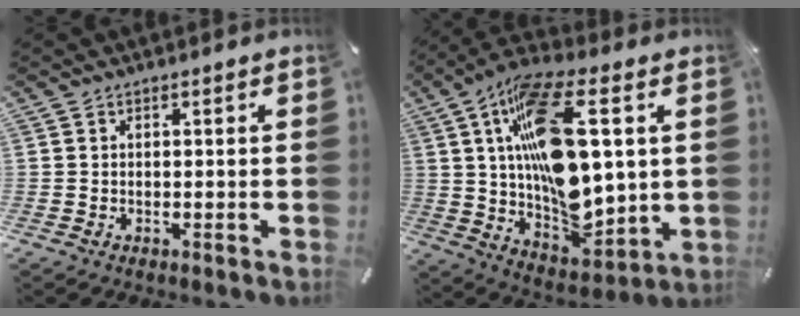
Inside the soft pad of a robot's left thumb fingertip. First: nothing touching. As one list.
[{"total": 22.1, "force": [5.5, 10.6, 18.7], "torque": [-0.342, -0.019, 0.094]}]